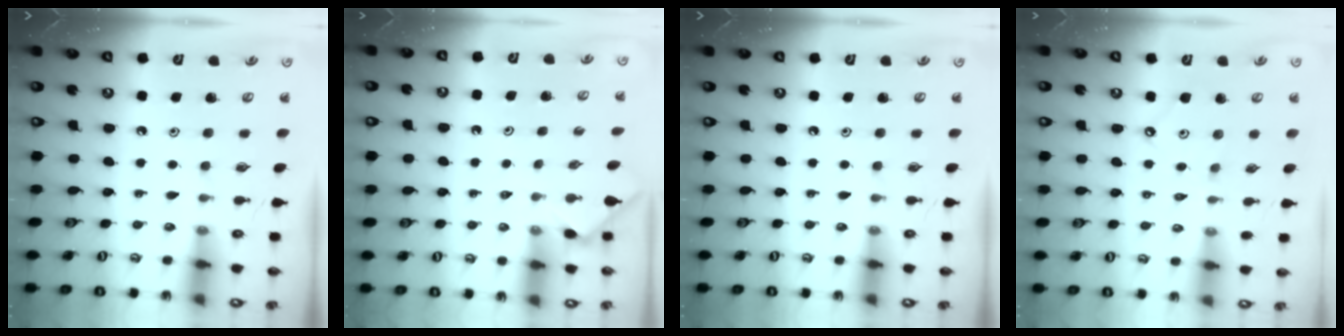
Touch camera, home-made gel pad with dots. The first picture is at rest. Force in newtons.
{"total": 0.0}
{"total": 0.0}
{"total": 4.5, "press": 4.5, "slide": 0.4}